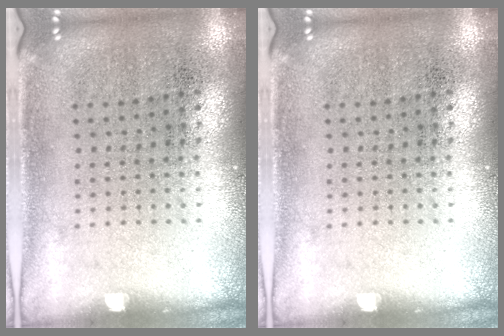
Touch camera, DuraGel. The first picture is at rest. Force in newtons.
{"total": 0.0}